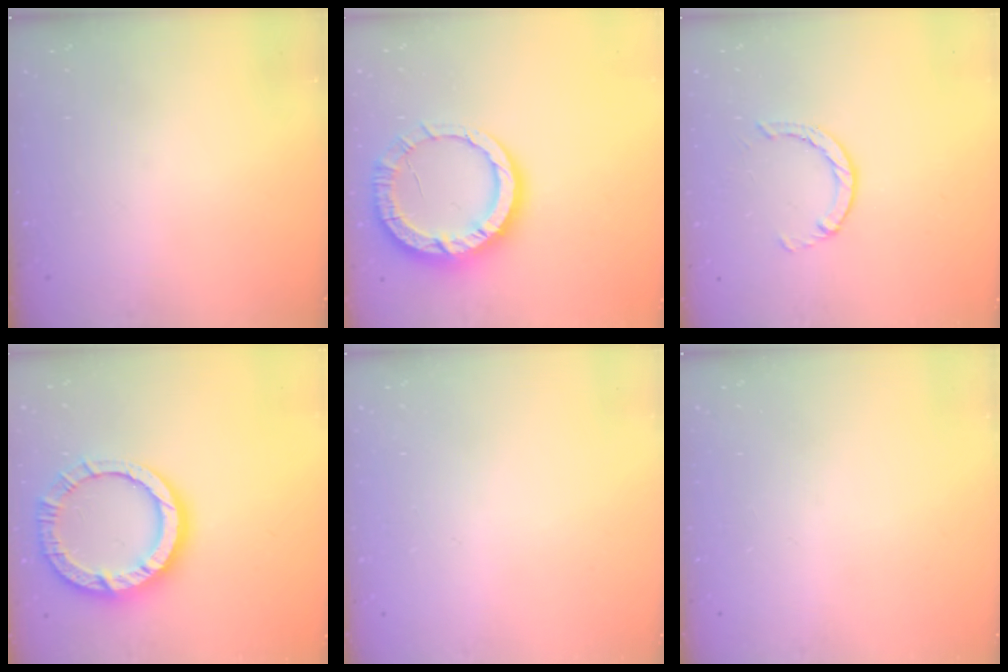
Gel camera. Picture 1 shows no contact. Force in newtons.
{"total": 13.6, "press": 13.5, "slide": 1.4}
{"total": 2.4, "press": 2.4, "slide": 0.4}
{"total": 15.1, "press": 15.0, "slide": 1.5}
{"total": 2.6, "press": 2.6, "slide": 0.2}
{"total": 0.0}